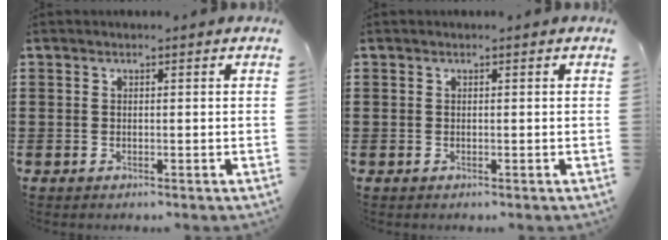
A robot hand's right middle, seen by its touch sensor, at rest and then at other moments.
{"total": 0.0}